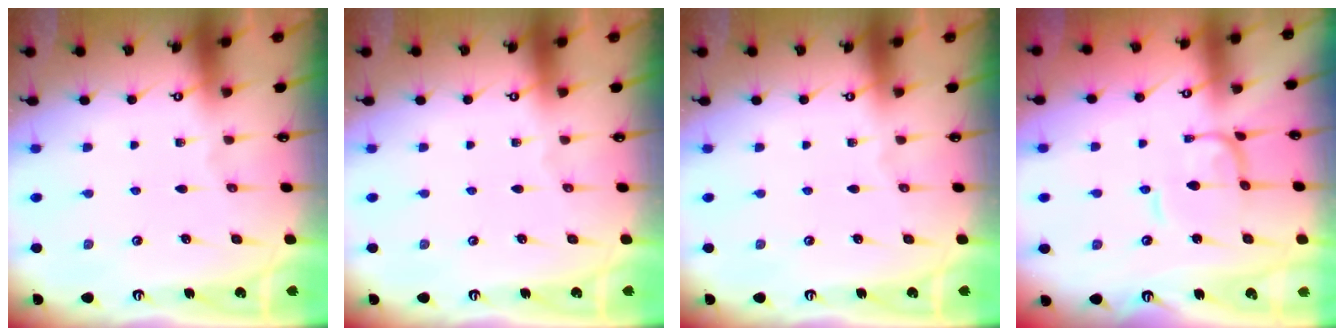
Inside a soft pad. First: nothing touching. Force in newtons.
{"total": 0.0}
{"total": 0.0}
{"total": 0.0}